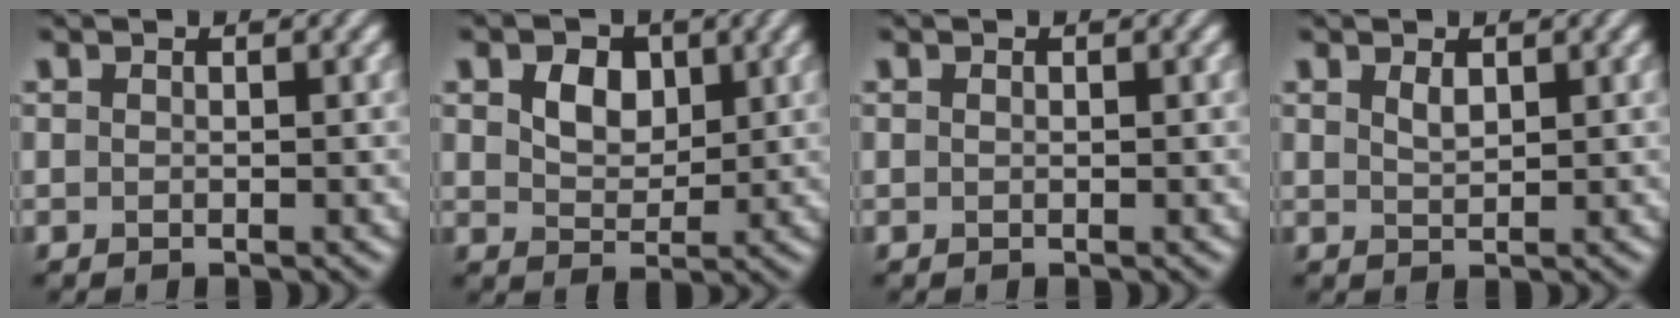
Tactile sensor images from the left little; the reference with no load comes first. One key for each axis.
{"total": 3.6, "fx": 1.3, "fy": 2.5, "fz": 2.2, "tx": -0.046, "ty": -0.001, "tz": 0.014}
{"total": 0.0}
{"total": 1.2, "fx": 0.7, "fy": 0.5, "fz": 0.8, "tx": -0.019, "ty": 0.000, "tz": 0.017}